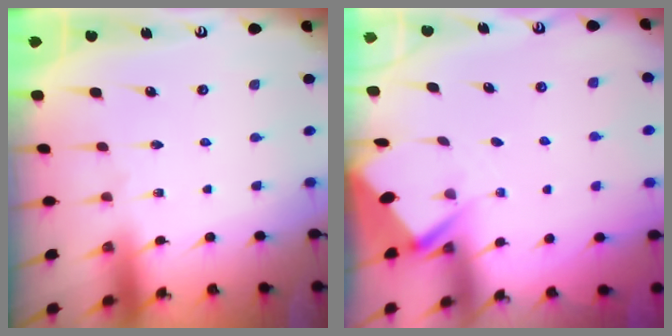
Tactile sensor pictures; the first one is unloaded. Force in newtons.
{"total": 2.9, "press": 2.8, "slide": 0.4}